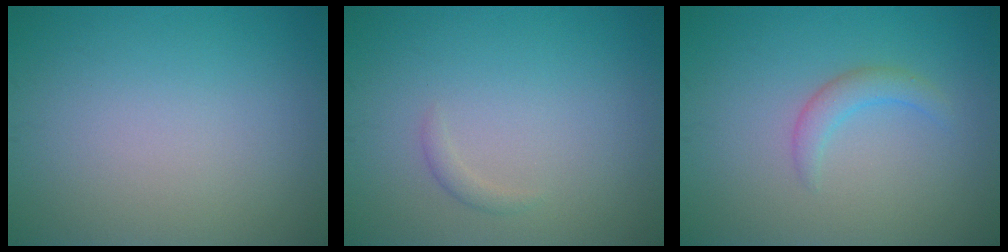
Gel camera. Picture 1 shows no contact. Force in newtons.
{"total": 0.8, "press": 0.8, "slide": 0.1}
{"total": 1.9, "press": 1.8, "slide": 0.3}